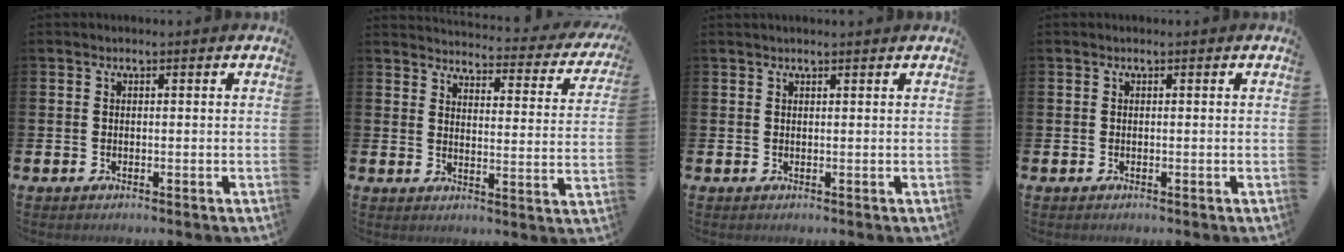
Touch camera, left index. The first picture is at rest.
{"total": 3.0, "force": [2.9, 0.8, 0.7], "torque": [-0.025, -0.031, 0.040]}
{"total": 0.8, "force": [0.8, -0.1, 0.2], "torque": [0.003, -0.002, 0.013]}
{"total": 0.0}